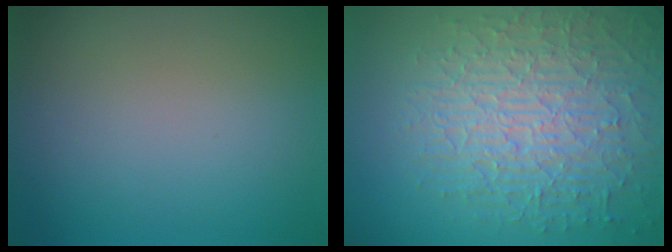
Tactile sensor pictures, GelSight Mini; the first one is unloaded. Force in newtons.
{"total": 8.8, "press": 6.1, "slide": 6.3}